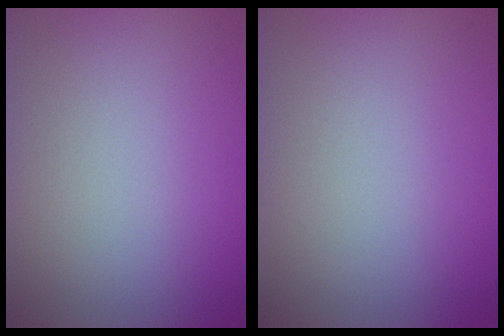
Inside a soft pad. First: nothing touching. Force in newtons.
{"total": 0.0}